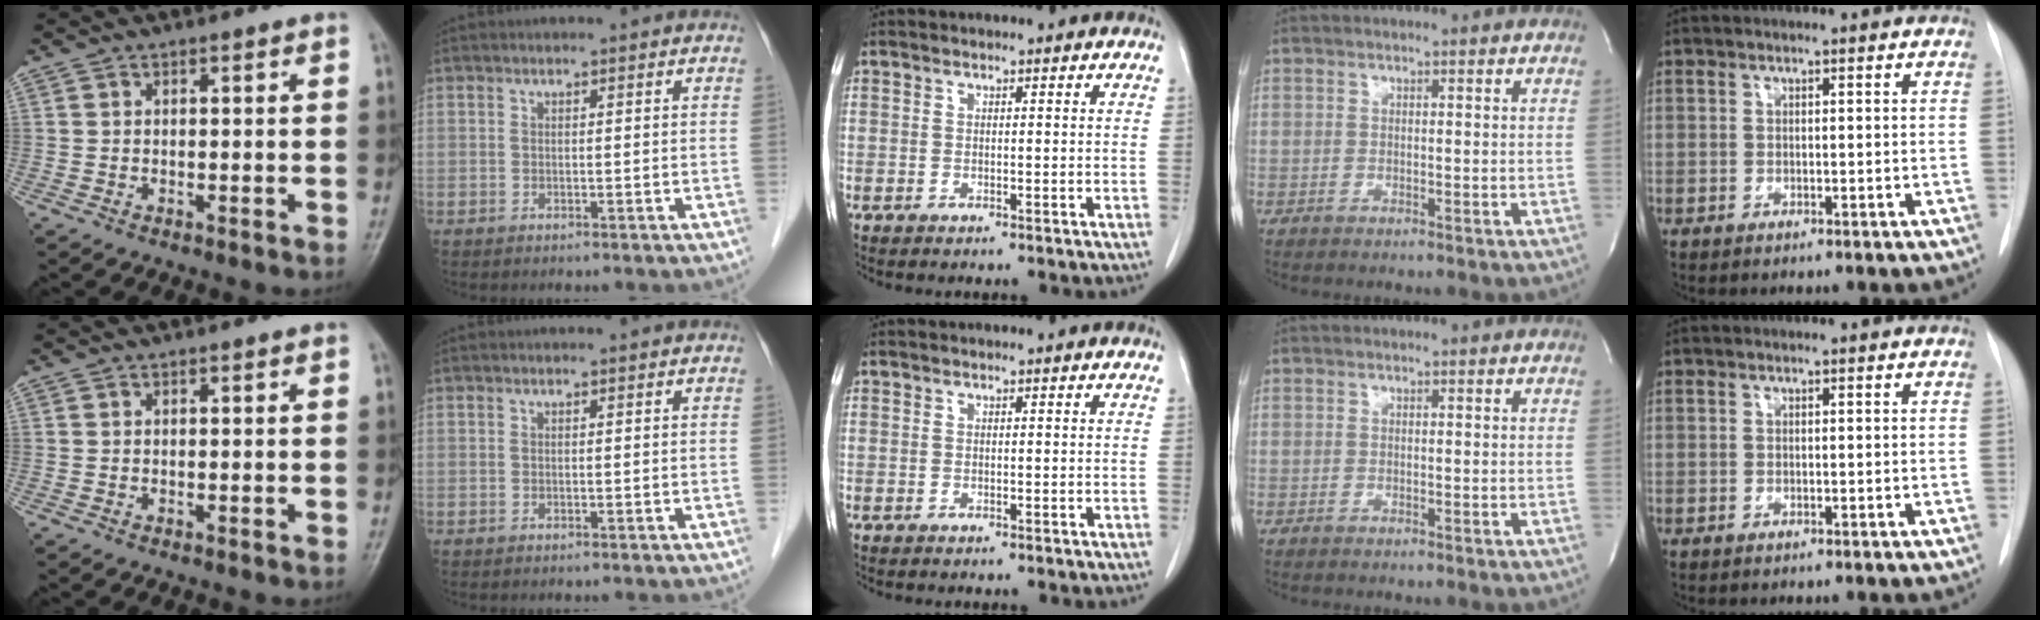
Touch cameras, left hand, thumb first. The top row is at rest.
{}